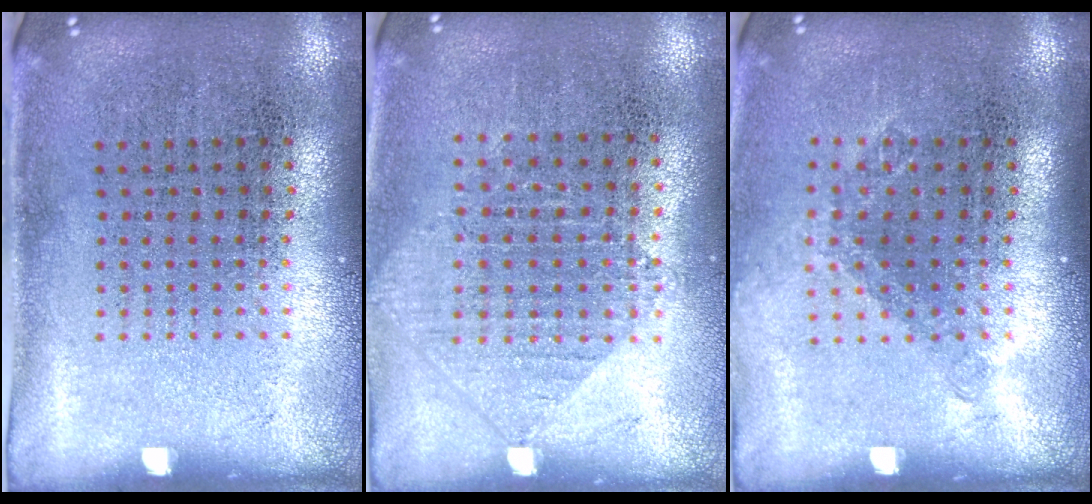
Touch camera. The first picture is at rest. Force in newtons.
{"total": 0.9, "press": 0.9, "slide": 0.2}
{"total": 1.2, "press": 0.9, "slide": 0.7}